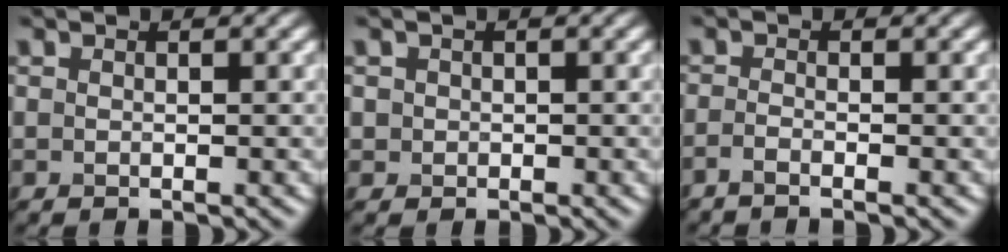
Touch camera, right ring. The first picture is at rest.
{"total": 0.9, "force": [0.2, 0.9, -0.1], "torque": [0.005, 0.000, 0.001]}
{"total": 1.3, "force": [-1.0, 0.2, 0.8], "torque": [-0.020, -0.006, -0.025]}